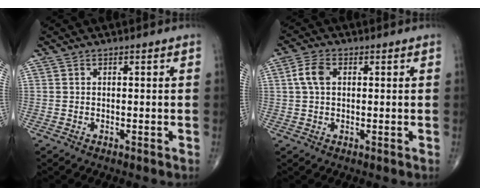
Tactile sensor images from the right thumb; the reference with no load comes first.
{"total": 4.4, "force": [0.9, 2.8, 3.3], "torque": [-0.074, 0.010, 0.014]}